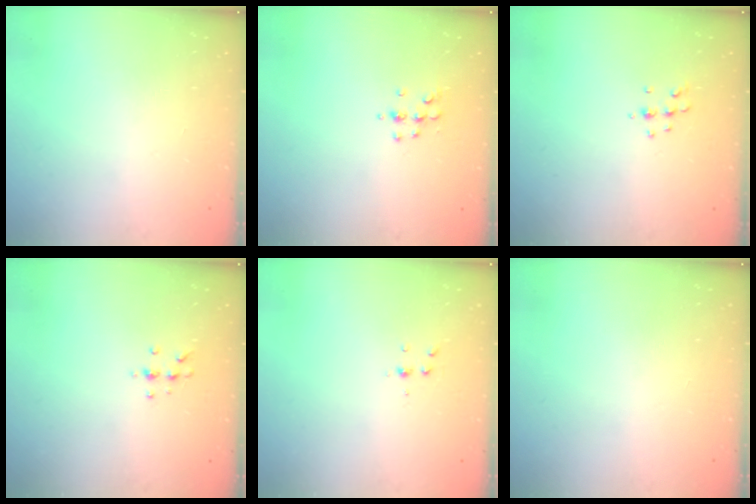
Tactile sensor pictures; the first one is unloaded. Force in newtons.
{"total": 5.0, "press": 4.8, "slide": 1.4}
{"total": 5.7, "press": 5.6, "slide": 1.0}
{"total": 4.0, "press": 3.8, "slide": 1.2}
{"total": 3.8, "press": 3.8, "slide": 0.4}
{"total": 0.0}